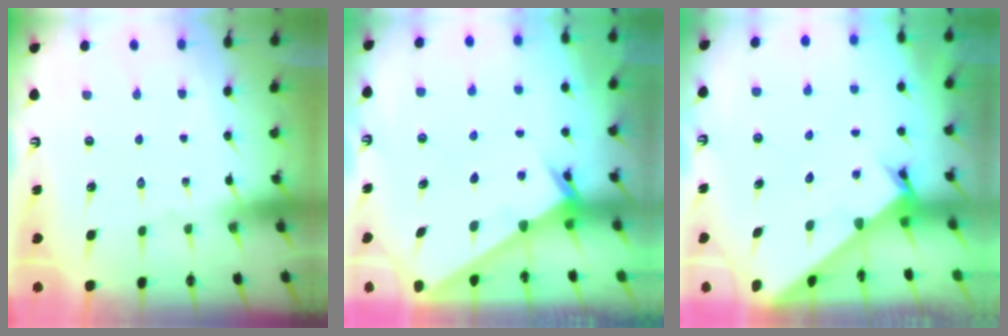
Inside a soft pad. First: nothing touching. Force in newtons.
{"total": 2.4, "press": 2.4, "slide": 0.2}
{"total": 2.2, "press": 2.2, "slide": 0.2}